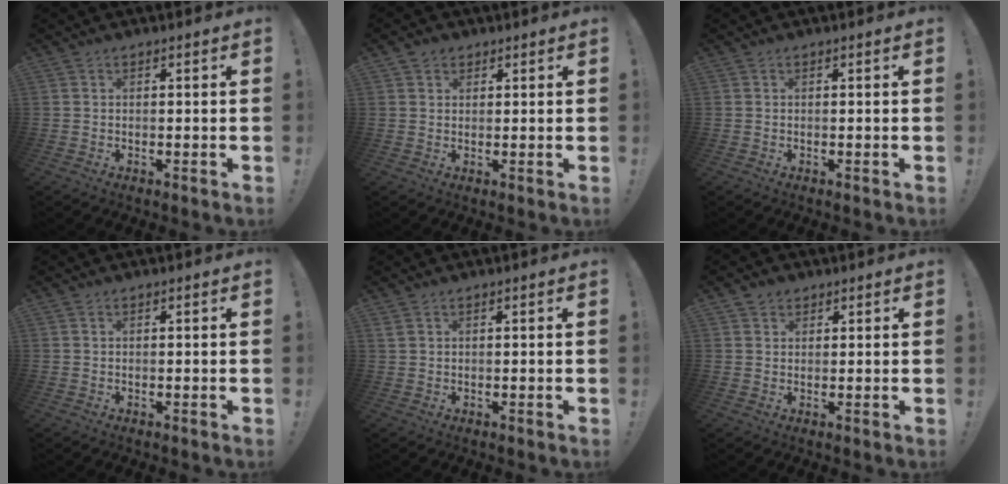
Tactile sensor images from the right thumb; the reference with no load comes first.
{"total": 2.3, "force": [1.3, 1.9, 0.5], "torque": [0.001, -0.004, 0.021]}
{"total": 0.0}
{"total": 0.0}
{"total": 1.2, "force": [0.7, 0.5, 0.8], "torque": [-0.020, 0.001, 0.015]}
{"total": 2.6, "force": [1.7, 1.9, 0.4], "torque": [0.000, -0.008, 0.030]}